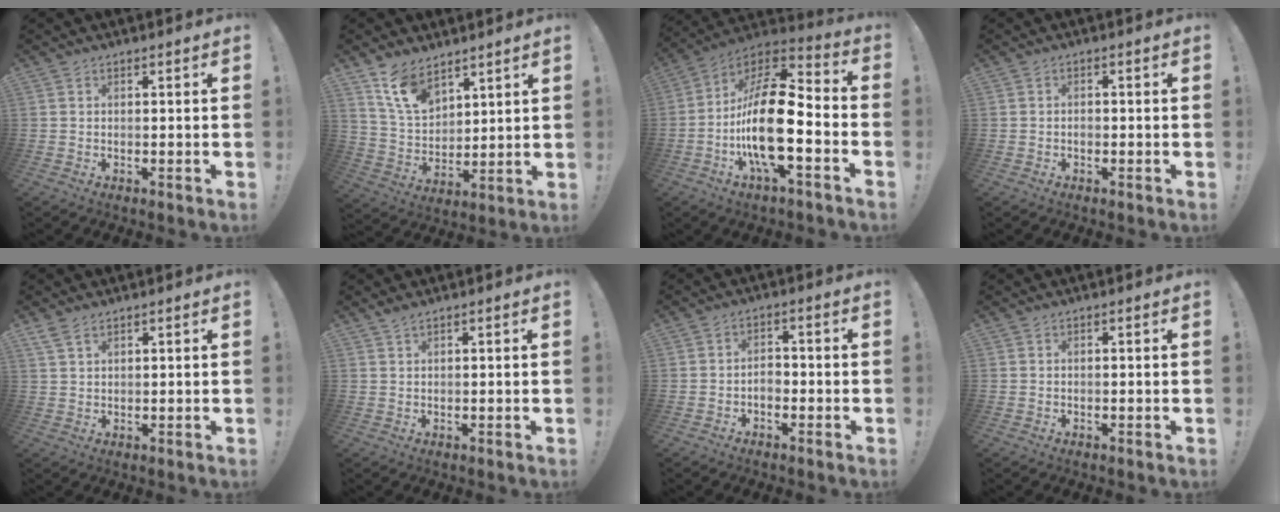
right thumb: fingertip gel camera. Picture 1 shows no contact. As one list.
[{"total": 12.0, "force": [8.7, 6.5, 4.9], "torque": [-0.102, -0.051, 0.172]}, {"total": 22.1, "force": [-4.5, 8.3, 19.9], "torque": [-0.383, 0.018, -0.076]}, {"total": 0.6, "force": [-0.4, 0.4, 0.2], "torque": [-0.004, 0.003, -0.007]}, {"total": 3.5, "force": [2.5, 1.6, 1.8], "torque": [-0.032, -0.011, 0.048]}, {"total": 1.4, "force": [1.2, 0.2, 0.6], "torque": [-0.014, 0.001, 0.023]}, {"total": 3.3, "force": [-1.2, 2.3, 2.0], "torque": [-0.042, 0.002, -0.025]}, {"total": 0.0}]